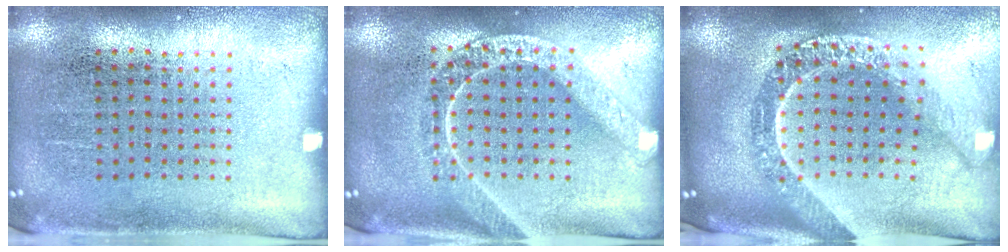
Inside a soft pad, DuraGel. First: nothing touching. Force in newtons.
{"total": 1.6, "press": 1.5, "slide": 0.4}
{"total": 2.8, "press": 2.2, "slide": 1.7}